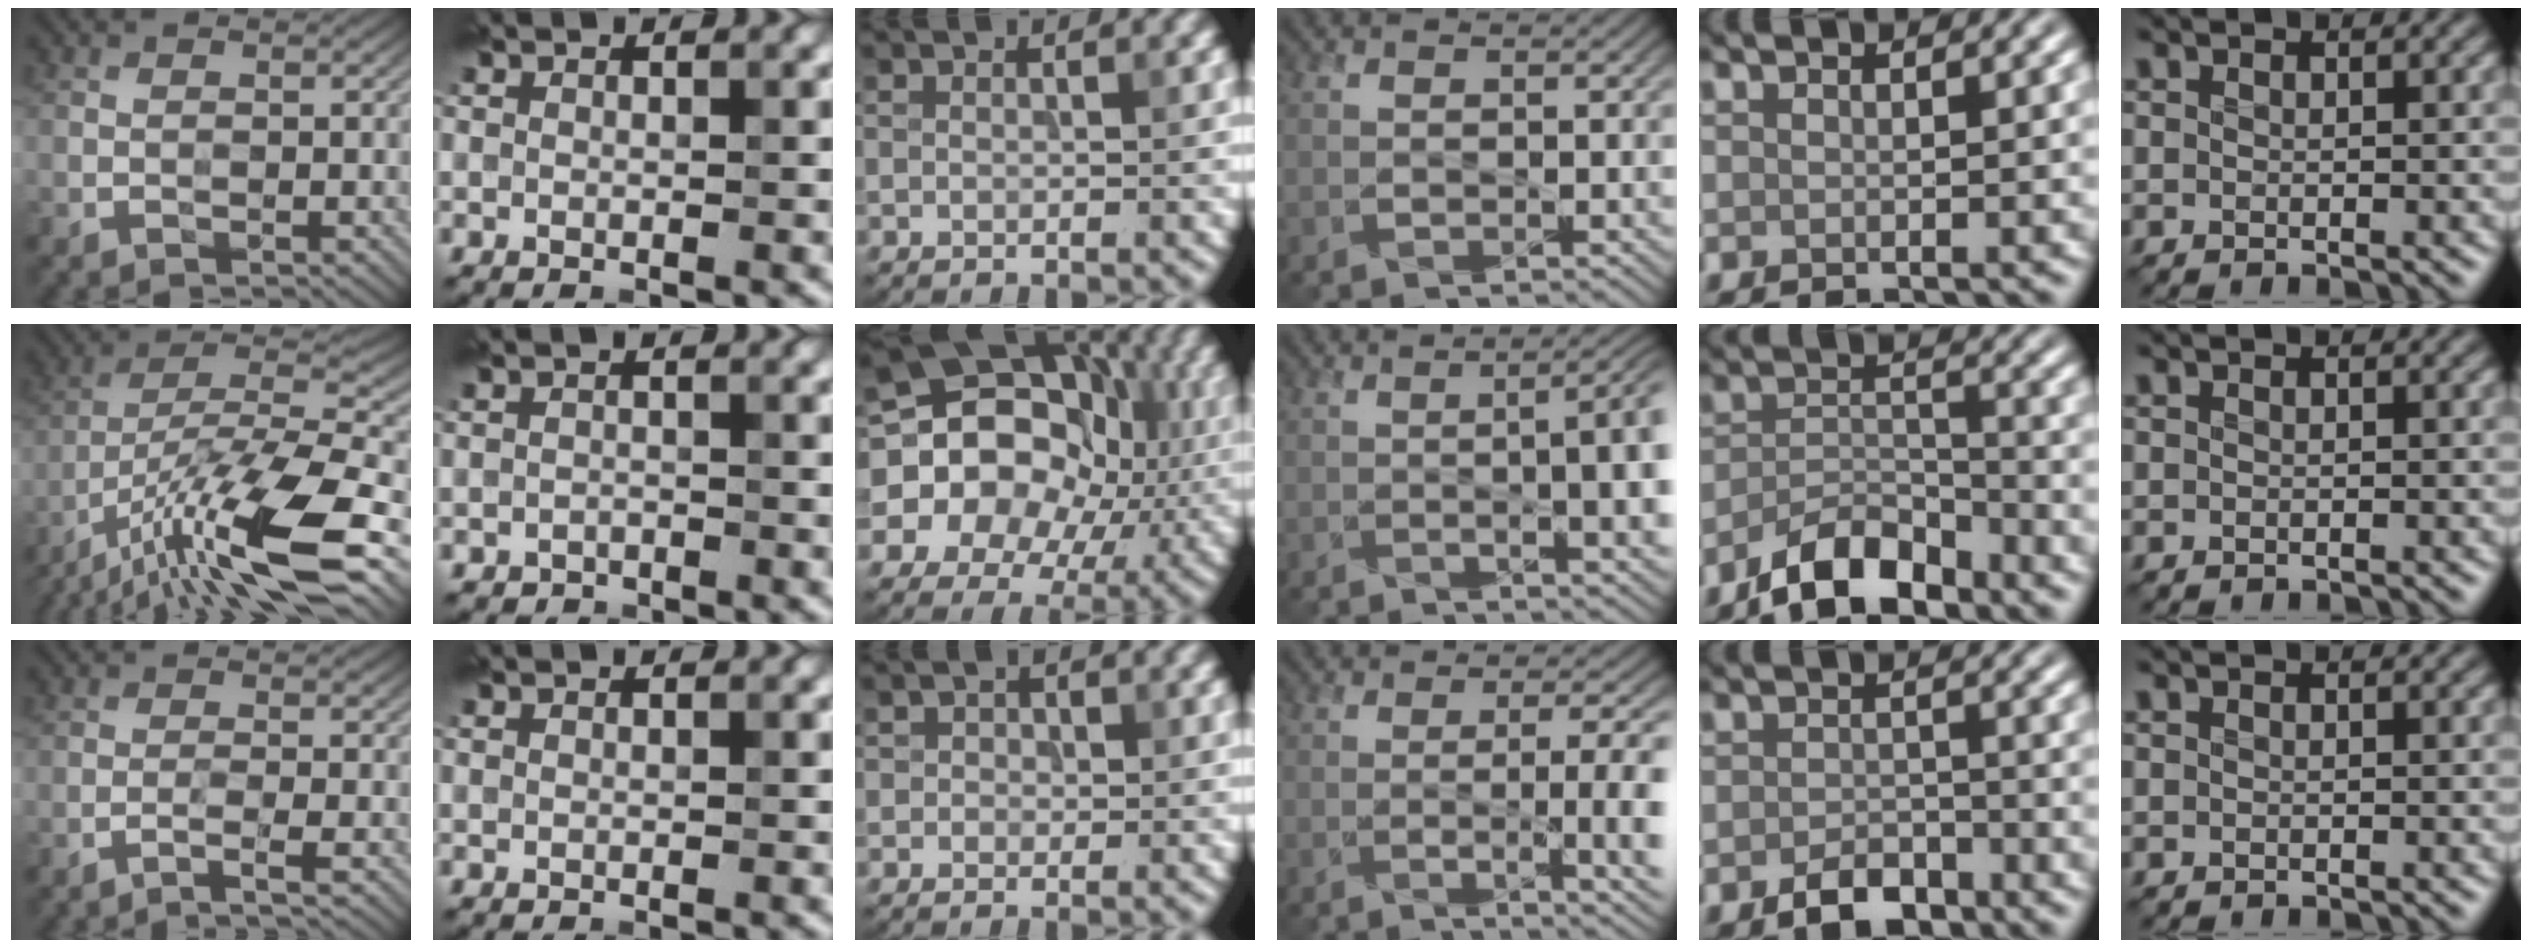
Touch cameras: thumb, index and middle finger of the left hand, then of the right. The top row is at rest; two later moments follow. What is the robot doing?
{"motion": "wipe", "object": "bowl"}